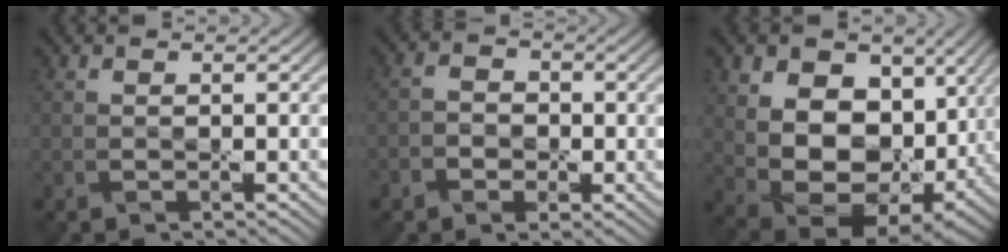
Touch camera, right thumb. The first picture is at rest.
{"total": 3.4, "force": [-1.3, 2.7, 1.7], "torque": [-0.025, -0.002, -0.028]}
{"total": 15.1, "force": [2.3, 10.8, 10.3], "torque": [-0.194, -0.029, 0.058]}